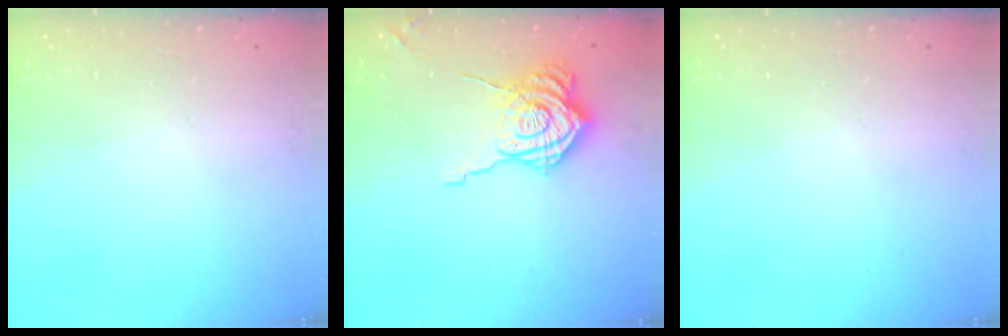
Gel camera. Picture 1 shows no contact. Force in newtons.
{"total": 15.9, "press": 15.9, "slide": 1.2}
{"total": 0.0}